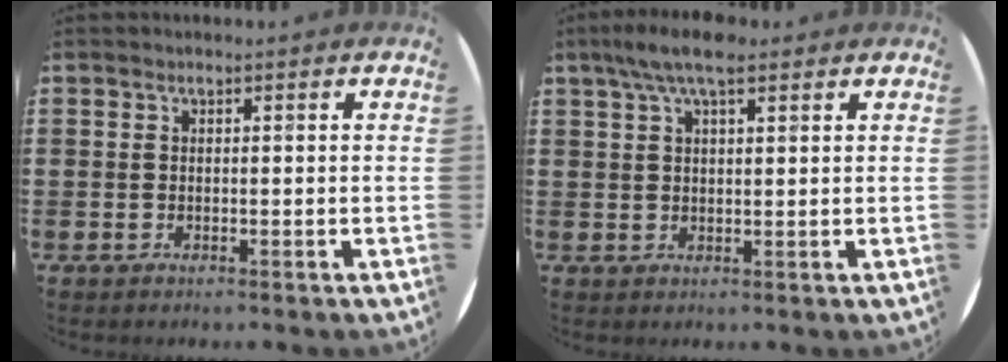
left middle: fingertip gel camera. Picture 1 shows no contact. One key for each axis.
{"total": 5.5, "fx": 3.7, "fy": 1.7, "fz": 3.7, "tx": -0.072, "ty": 0.006, "tz": 0.064}